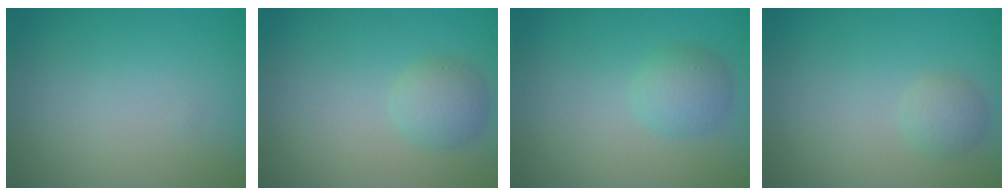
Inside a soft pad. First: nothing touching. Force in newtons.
{"total": 2.2, "press": 2.2, "slide": 0.2}
{"total": 2.5, "press": 2.5, "slide": 0.1}
{"total": 1.5, "press": 1.5, "slide": 0.0}